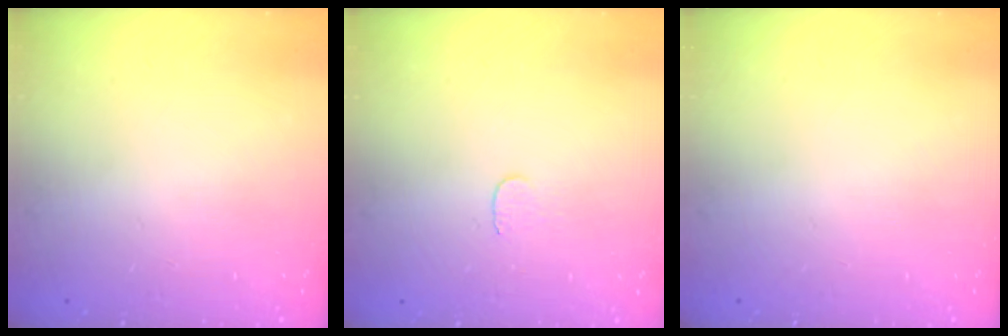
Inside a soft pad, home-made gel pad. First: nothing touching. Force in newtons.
{"total": 3.0, "press": 3.0, "slide": 0.3}
{"total": 0.0}